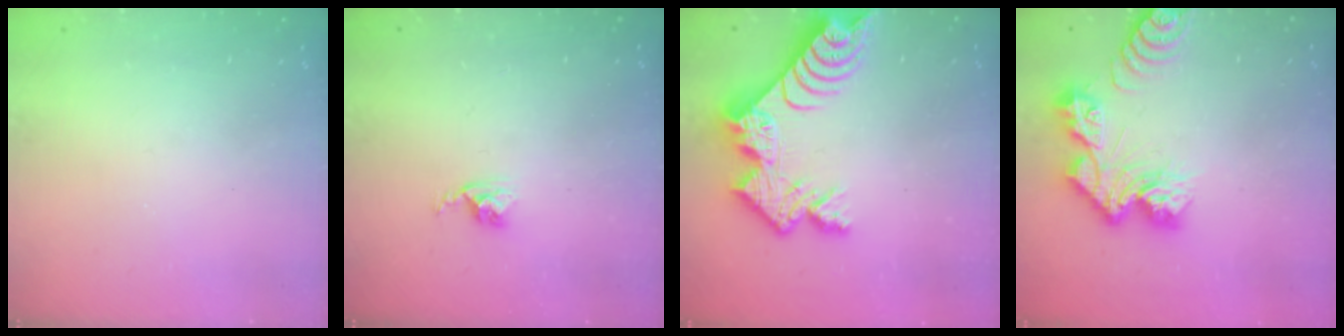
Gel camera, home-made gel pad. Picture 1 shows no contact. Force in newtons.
{"total": 2.5, "press": 2.5, "slide": 0.4}
{"total": 12.9, "press": 12.9, "slide": 1.0}
{"total": 13.2, "press": 13.2, "slide": 1.2}